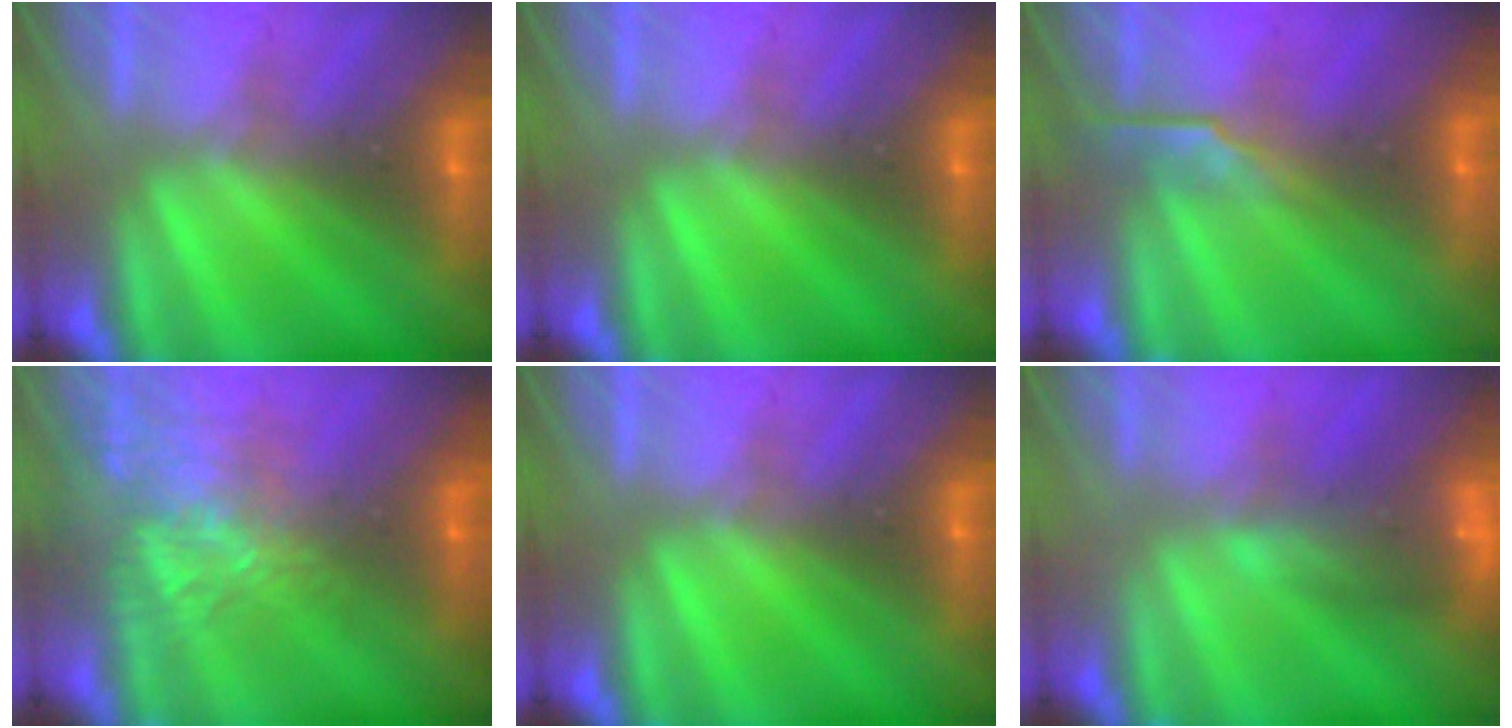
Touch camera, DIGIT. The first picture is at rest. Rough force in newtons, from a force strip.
{"total": 0.0}
{"total": 2.7}
{"total": 7.5}
{"total": 0.0}
{"total": 6.2}